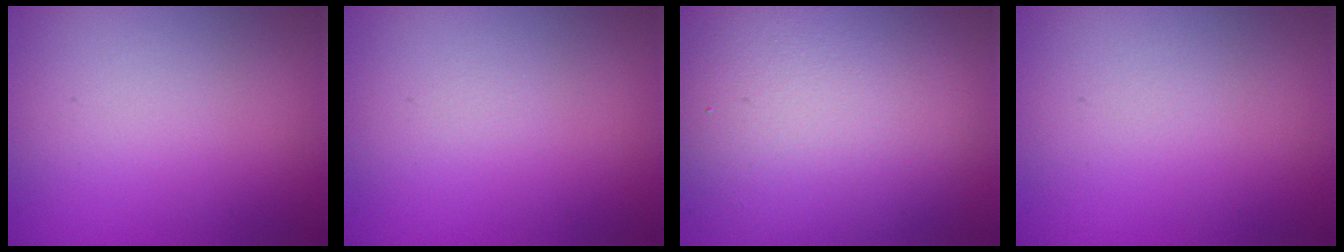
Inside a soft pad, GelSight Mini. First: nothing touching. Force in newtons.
{"total": 0.0}
{"total": 12.7, "press": 12.7, "slide": 0.6}
{"total": 0.0}